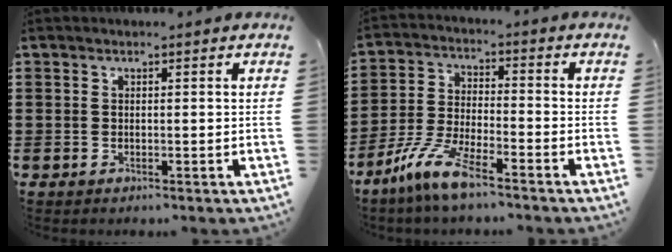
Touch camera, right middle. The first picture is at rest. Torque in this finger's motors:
{"motor_torque": [2.14, 0.00, 0.56, 0.21]}